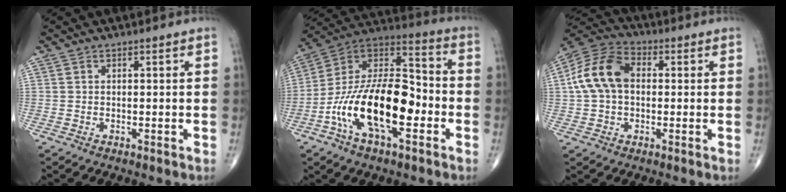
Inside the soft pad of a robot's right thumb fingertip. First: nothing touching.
{"total": 22.3, "force": [-6.6, 10.5, 18.5], "torque": [-0.317, 0.050, -0.120]}
{"total": 12.0, "force": [1.0, 8.2, 8.7], "torque": [-0.167, 0.032, 0.007]}